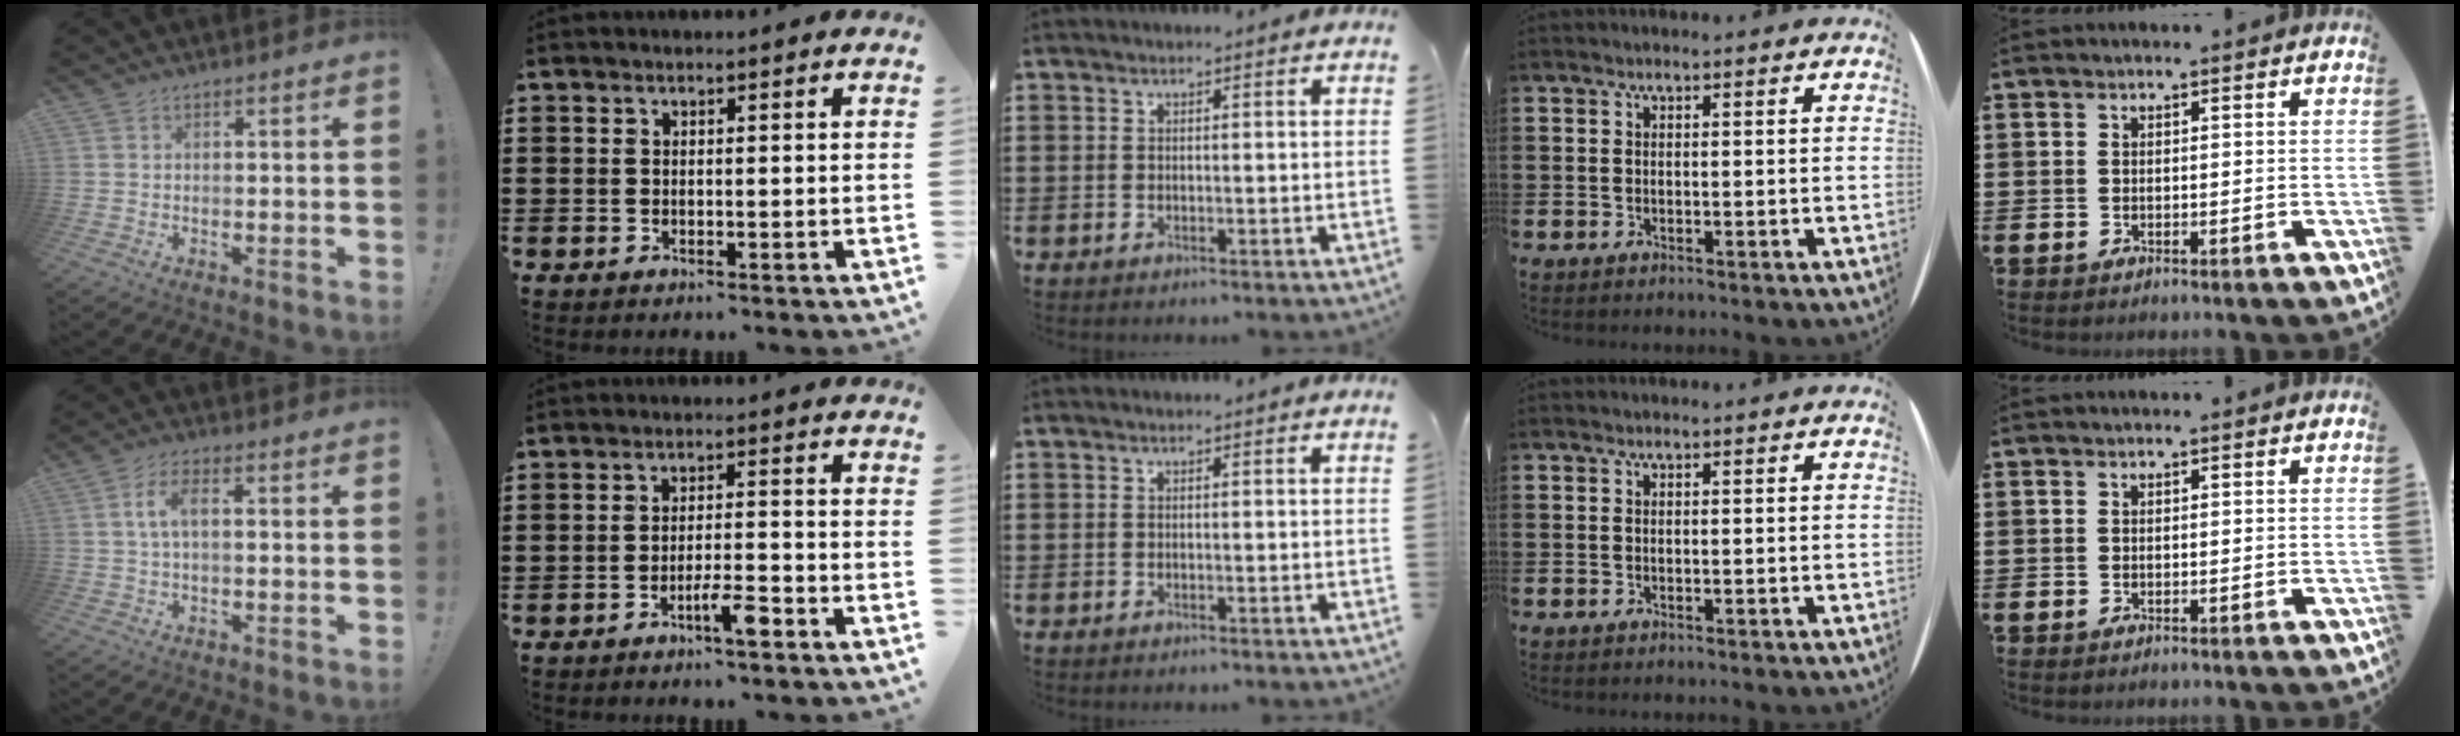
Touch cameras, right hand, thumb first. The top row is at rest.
{"thumb": {"total": 6.0, "force": [0.8, 2.4, 5.5], "torque": [-0.105, 0.002, 0.010]}, "index": {"total": 4.7, "force": [-3.0, 0.5, 3.6], "torque": [-0.064, -0.002, -0.053]}}